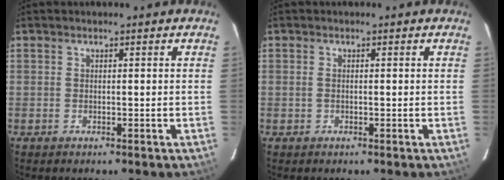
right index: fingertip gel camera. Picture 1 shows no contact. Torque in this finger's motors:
{"motor_torque": [-0.11, 0.16, -0.03, 0.00]}